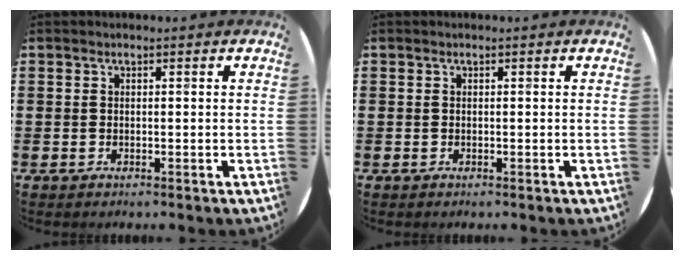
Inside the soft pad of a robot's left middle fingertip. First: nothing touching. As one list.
[{"total": 0.0}]